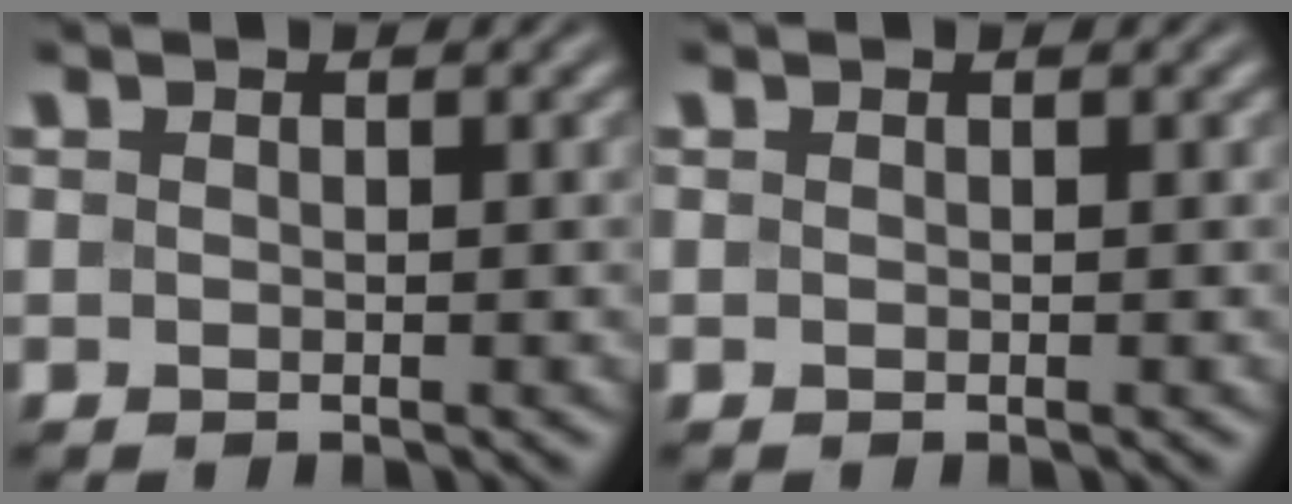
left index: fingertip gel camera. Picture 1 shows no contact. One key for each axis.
{"total": 0.0}